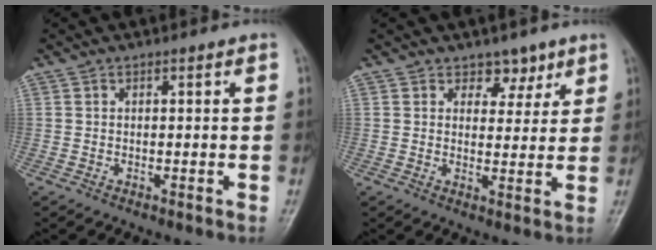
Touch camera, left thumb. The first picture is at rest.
{"total": 4.1, "force": [2.9, 2.6, 1.2], "torque": [0.015, -0.018, 0.041]}